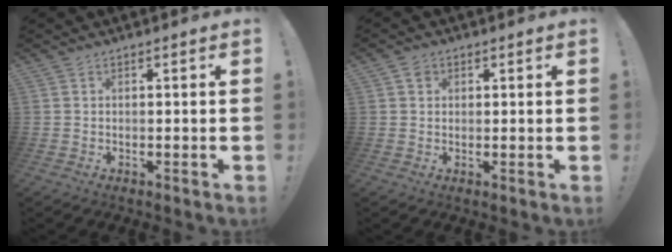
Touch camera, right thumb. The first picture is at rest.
{"total": 0.5, "force": [0.2, 0.5, 0.0], "torque": [0.006, -0.002, 0.003]}